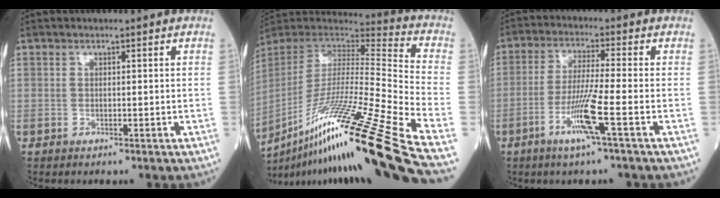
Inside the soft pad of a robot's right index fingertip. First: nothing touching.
{"total": 31.3, "force": [-20.4, -1.3, 23.7], "torque": [-0.387, -0.042, -0.360]}
{"total": 7.4, "force": [-3.3, -1.1, 6.6], "torque": [-0.132, -0.012, -0.069]}